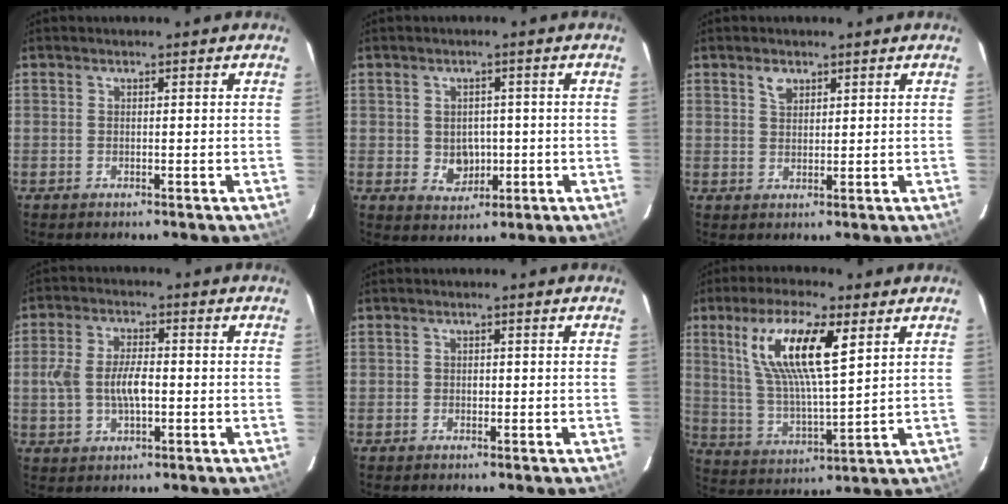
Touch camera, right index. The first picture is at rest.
{"total": 4.9, "force": [-0.5, 4.2, 2.4], "torque": [-0.045, 0.004, 0.005]}
{"total": 2.5, "force": [1.6, 1.5, 1.1], "torque": [-0.017, 0.007, 0.030]}
{"total": 7.7, "force": [-0.8, 4.1, 6.5], "torque": [-0.136, 0.008, -0.012]}
{"total": 0.8, "force": [-0.2, 0.7, 0.3], "torque": [-0.004, 0.001, -0.003]}
{"total": 15.3, "force": [6.7, 4.0, 13.2], "torque": [-0.249, 0.007, 0.132]}